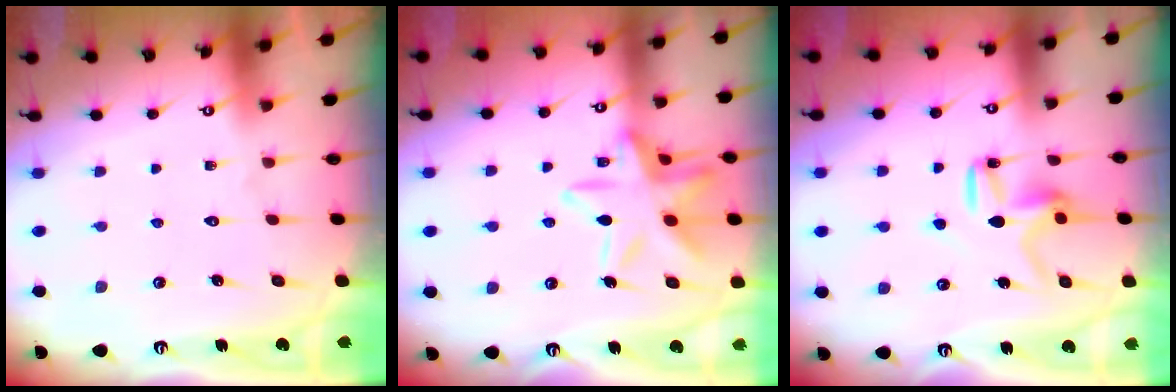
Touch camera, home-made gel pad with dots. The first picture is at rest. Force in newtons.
{"total": 15.0, "press": 15.0, "slide": 1.1}
{"total": 9.0, "press": 9.0, "slide": 0.7}